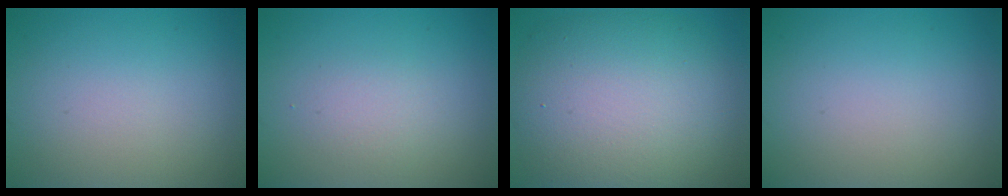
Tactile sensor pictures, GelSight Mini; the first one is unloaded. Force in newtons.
{"total": 1.5, "press": 1.5, "slide": 0.1}
{"total": 11.5, "press": 11.5, "slide": 0.6}
{"total": 0.0}